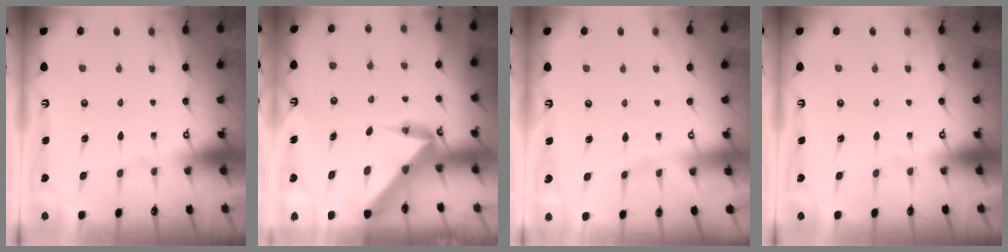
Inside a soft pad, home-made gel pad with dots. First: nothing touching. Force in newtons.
{"total": 6.3, "press": 6.3, "slide": 0.5}
{"total": 2.4, "press": 2.3, "slide": 0.5}
{"total": 0.0}